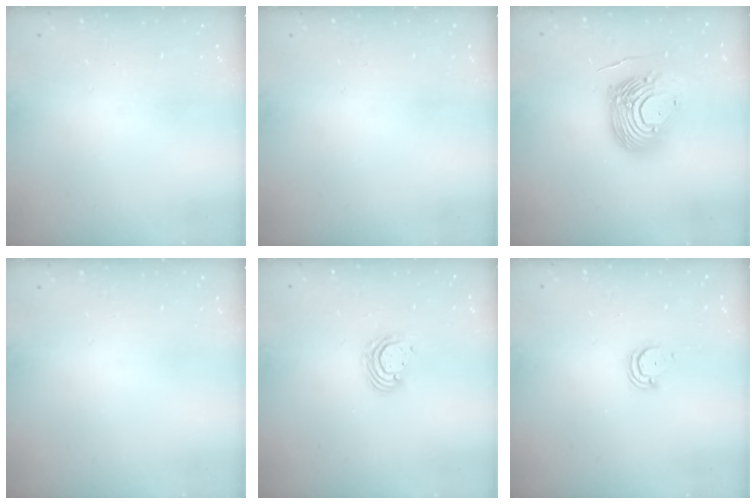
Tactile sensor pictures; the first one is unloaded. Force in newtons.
{"total": 0.0}
{"total": 14.9, "press": 14.7, "slide": 2.7}
{"total": 0.0}
{"total": 5.1, "press": 5.1, "slide": 0.4}
{"total": 2.6, "press": 2.6, "slide": 0.2}